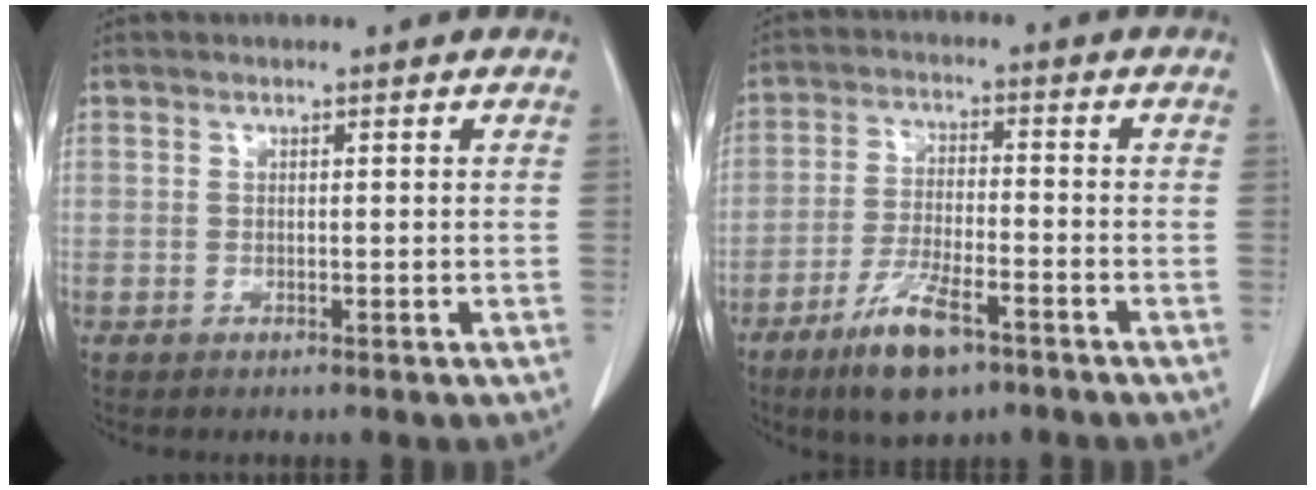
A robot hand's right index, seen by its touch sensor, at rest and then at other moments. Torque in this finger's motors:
{"motor_torque": [0.80, -0.60, 0.26, 0.06]}